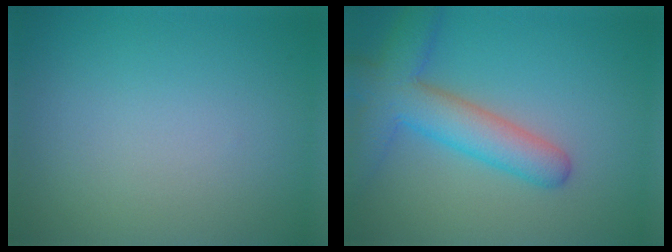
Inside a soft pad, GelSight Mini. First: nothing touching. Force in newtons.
{"total": 6.3, "press": 6.3, "slide": 0.3}